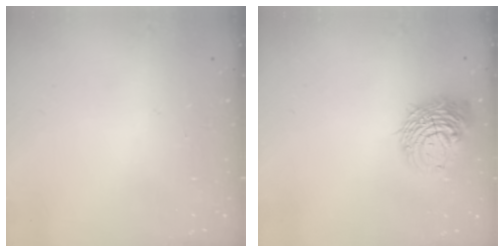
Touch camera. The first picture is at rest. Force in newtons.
{"total": 10.6, "press": 10.5, "slide": 1.3}